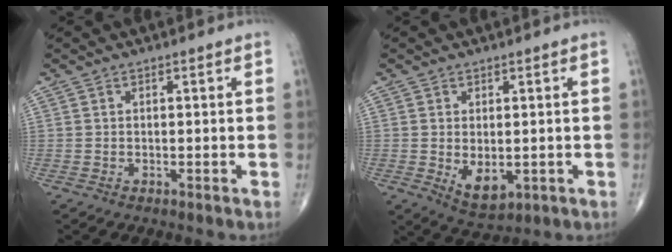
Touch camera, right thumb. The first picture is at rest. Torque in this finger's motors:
{"motor_torque": [-0.18, 0.42, -0.28, -0.15, 0.15]}